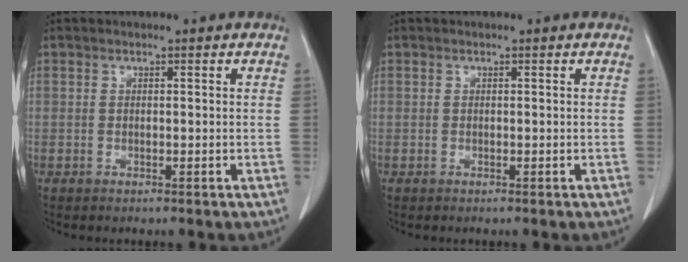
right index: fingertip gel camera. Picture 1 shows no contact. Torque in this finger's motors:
{"motor_torque": [0.08, 0.01, -0.03, 0.00]}